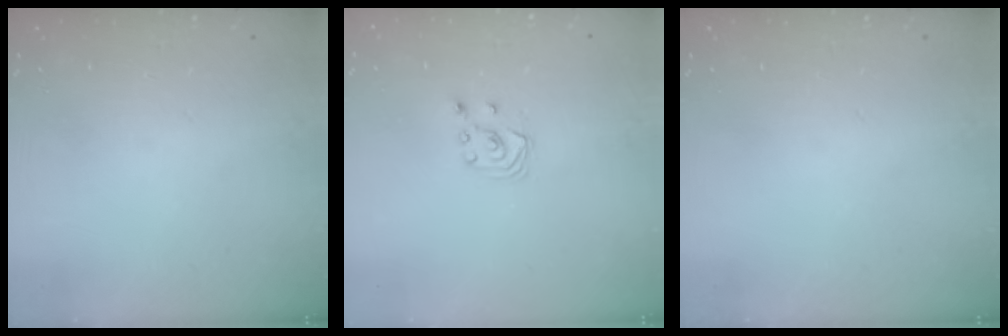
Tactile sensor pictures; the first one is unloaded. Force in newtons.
{"total": 2.7, "press": 2.7, "slide": 0.3}
{"total": 0.0}